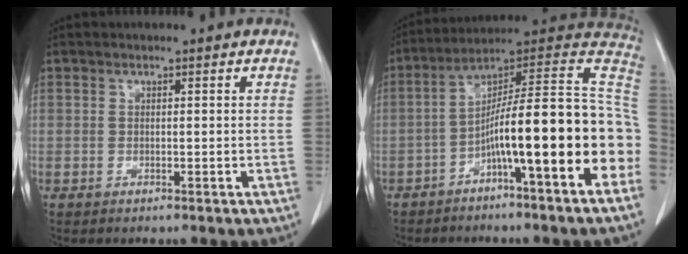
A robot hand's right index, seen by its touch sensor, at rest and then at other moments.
{"total": 19.3, "force": [-5.8, 0.4, 18.4], "torque": [-0.225, 0.038, -0.093]}